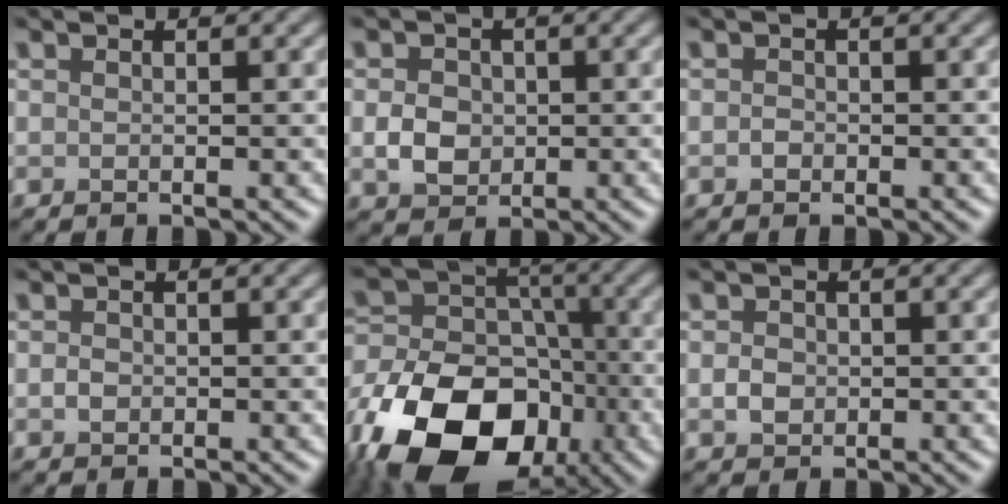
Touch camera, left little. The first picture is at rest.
{"total": 2.8, "force": [-0.2, 2.4, 1.5], "torque": [-0.030, -0.001, -0.006]}
{"total": 0.7, "force": [-0.2, 0.6, 0.3], "torque": [-0.005, -0.002, -0.007]}
{"total": 0.9, "force": [-0.1, 0.7, 0.5], "torque": [-0.010, -0.001, -0.005]}
{"total": 18.6, "force": [-9.7, 12.9, 9.1], "torque": [-0.174, -0.036, -0.169]}
{"total": 1.6, "force": [-0.1, 1.4, 0.8], "torque": [-0.013, -0.001, -0.006]}